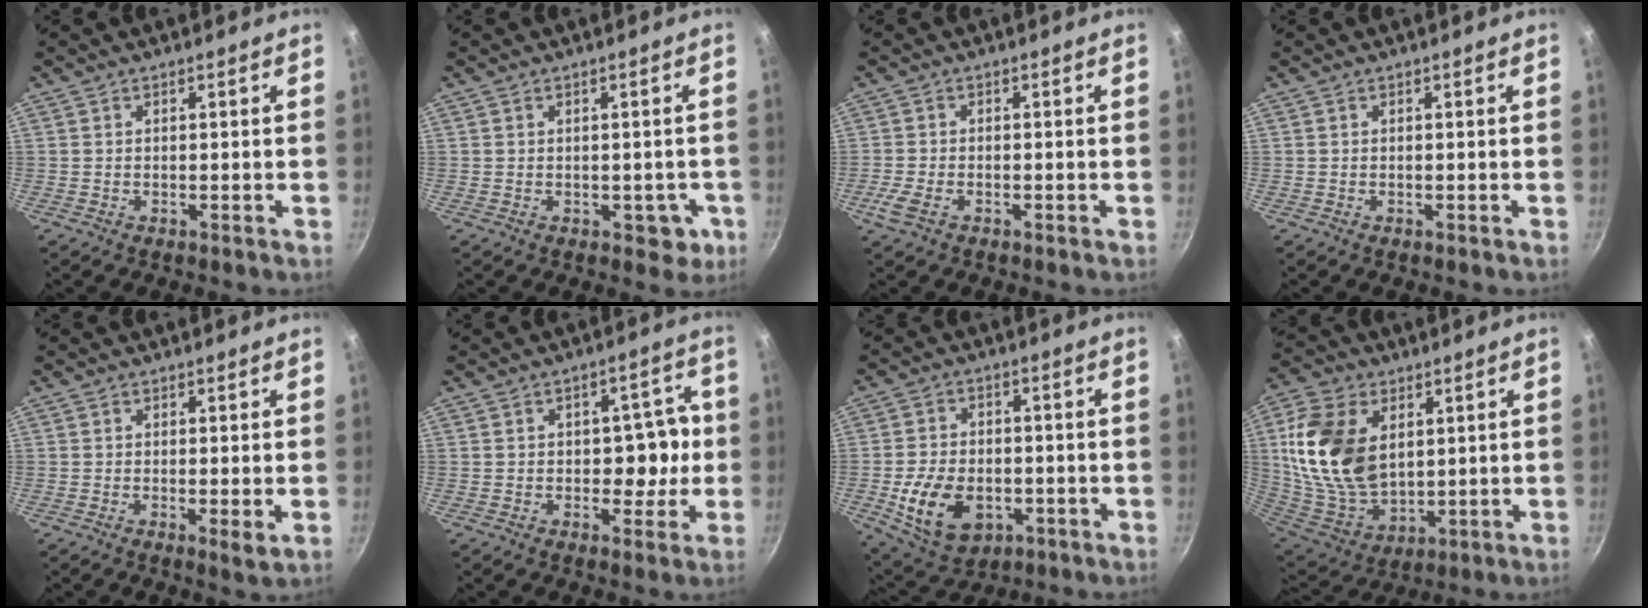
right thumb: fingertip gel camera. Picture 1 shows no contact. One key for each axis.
{"total": 4.2, "fx": -1.0, "fy": 3.0, "fz": 2.7, "tx": -0.006, "ty": 0.017, "tz": -0.002}
{"total": 3.4, "fx": -1.6, "fy": 1.8, "fz": 2.4, "tx": -0.058, "ty": 0.002, "tz": -0.034}
{"total": 0.0}
{"total": 2.4, "fx": 0.0, "fy": 0.6, "fz": 2.3, "tx": -0.037, "ty": -0.011, "tz": -0.003}
{"total": 7.7, "fx": -0.7, "fy": 5.3, "fz": 5.5, "tx": -0.022, "ty": 0.018, "tz": -0.011}
{"total": 13.2, "fx": -3.4, "fy": 9.0, "fz": 9.0, "tx": -0.145, "ty": 0.007, "tz": -0.045}
{"total": 19.8, "fx": 4.7, "fy": 12.9, "fz": 14.3, "tx": -0.260, "ty": -0.021, "tz": 0.101}